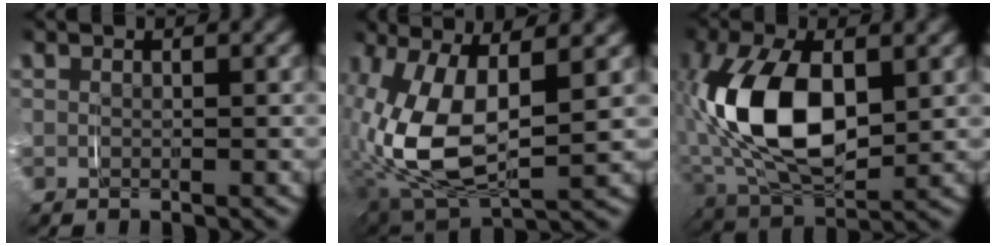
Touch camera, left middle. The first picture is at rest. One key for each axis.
{"total": 9.8, "fx": -0.4, "fy": 5.8, "fz": 7.9, "tx": -0.197, "ty": -0.017, "tz": 0.005}
{"total": 10.5, "fx": 0.6, "fy": 6.2, "fz": 8.4, "tx": -0.211, "ty": -0.013, "tz": 0.020}